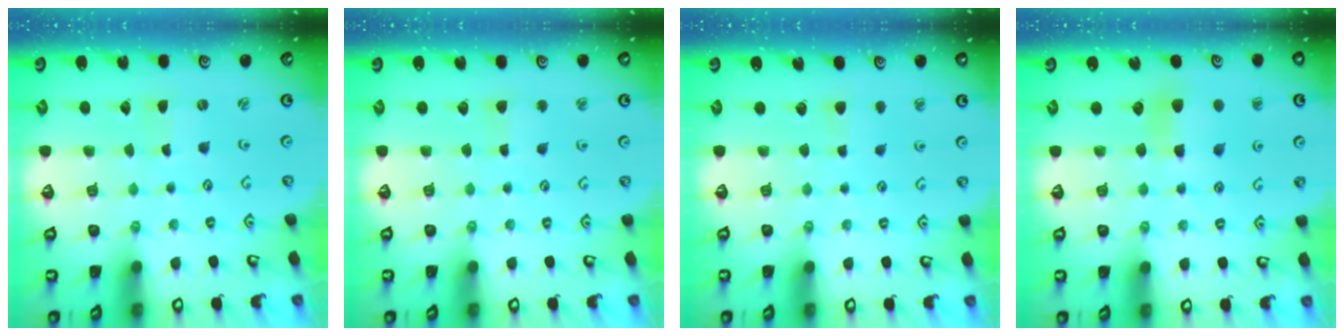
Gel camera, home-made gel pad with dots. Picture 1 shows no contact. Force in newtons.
{"total": 3.7, "press": 3.6, "slide": 0.4}
{"total": 3.7, "press": 3.7, "slide": 0.6}
{"total": 5.9, "press": 5.9, "slide": 0.3}